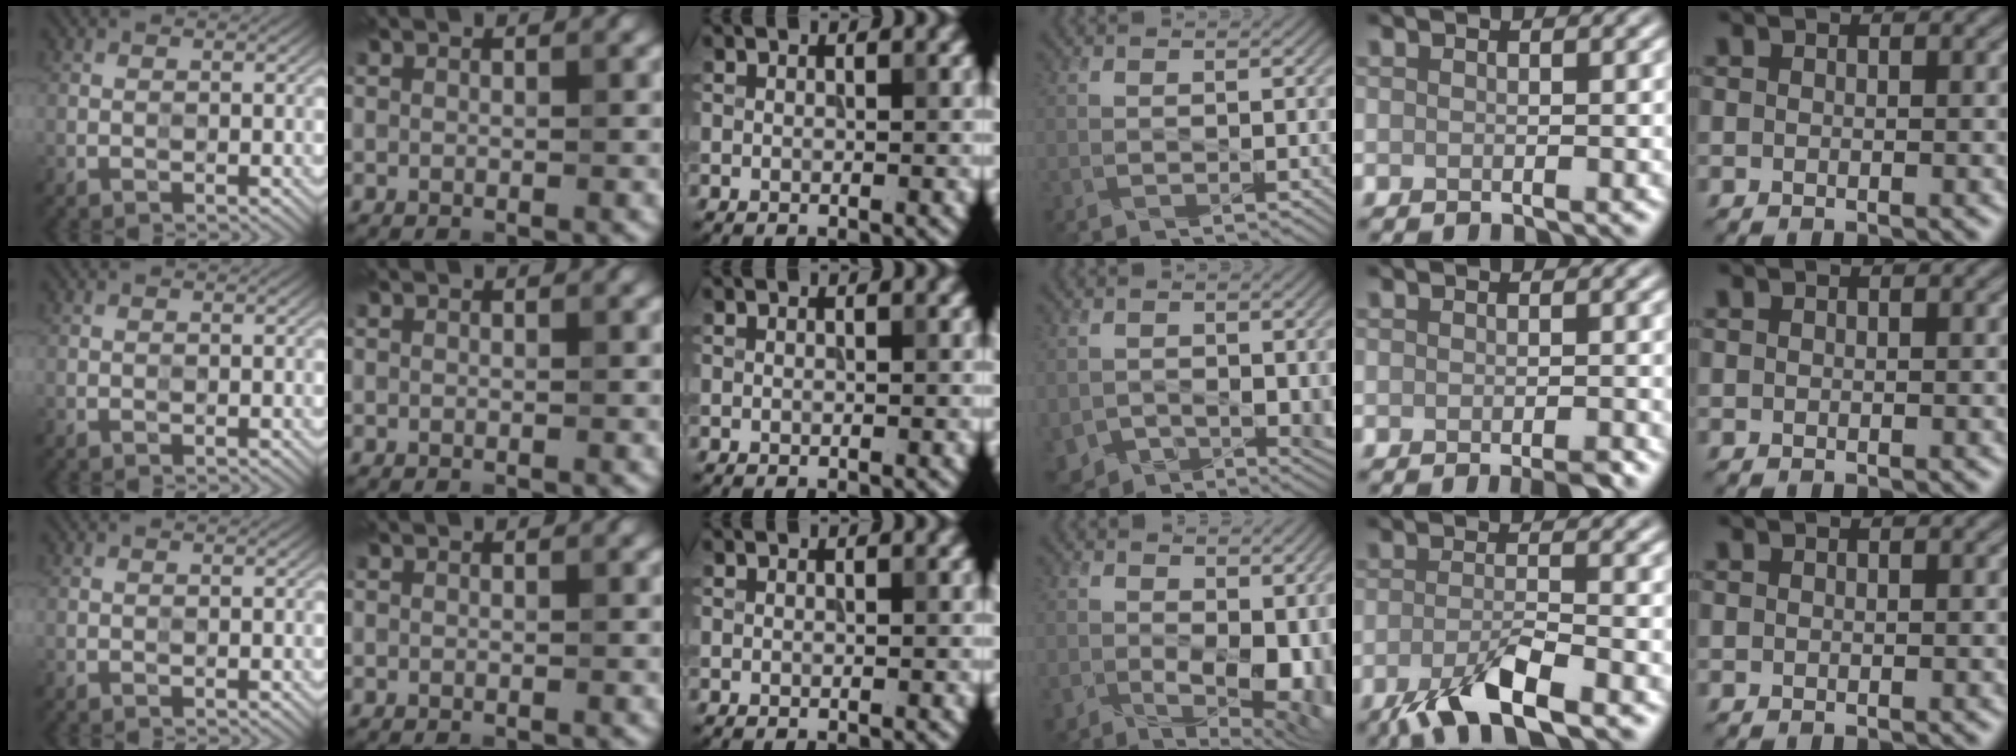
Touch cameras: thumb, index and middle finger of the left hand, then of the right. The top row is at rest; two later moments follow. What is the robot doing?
{"motion": "press", "object": "stopwatch"}